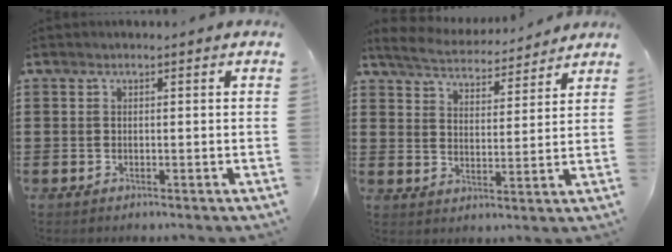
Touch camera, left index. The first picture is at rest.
{"total": 4.8, "force": [4.8, 0.1, 0.6], "torque": [-0.038, -0.033, 0.080]}